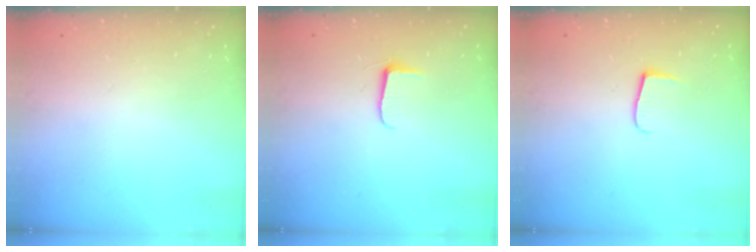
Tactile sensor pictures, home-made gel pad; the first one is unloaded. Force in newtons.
{"total": 5.1, "press": 5.1, "slide": 0.5}
{"total": 5.2, "press": 5.2, "slide": 0.7}